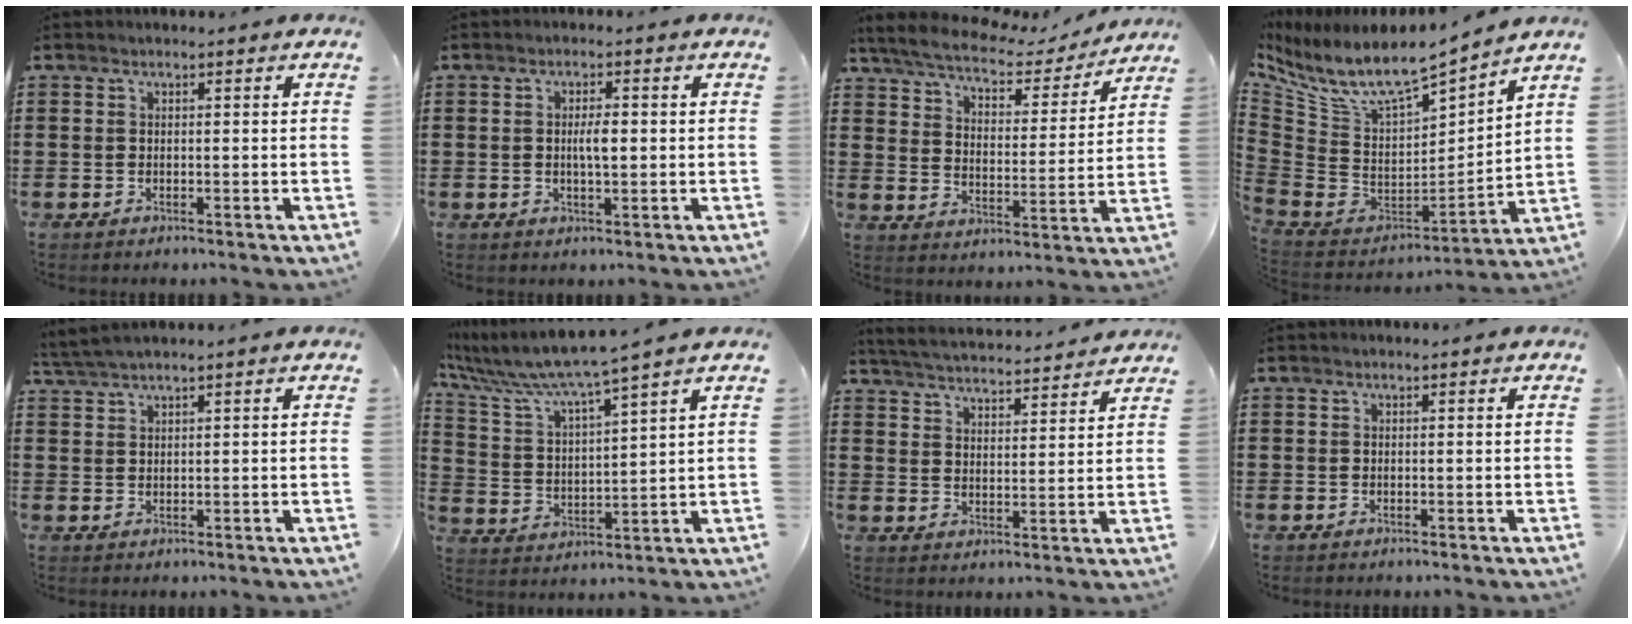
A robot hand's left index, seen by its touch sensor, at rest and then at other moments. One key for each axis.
{"total": 3.1, "fx": 0.2, "fy": 0.9, "fz": 3.0, "tx": -0.057, "ty": 0.000, "tz": 0.001}
{"total": 5.8, "fx": 5.3, "fy": 1.2, "fz": 2.1, "tx": -0.066, "ty": -0.028, "tz": 0.087}
{"total": 8.2, "fx": 6.5, "fy": 2.1, "fz": 4.6, "tx": -0.119, "ty": -0.060, "tz": 0.110}
{"total": 2.2, "fx": 1.8, "fy": -0.3, "fz": 1.1, "tx": -0.024, "ty": 0.002, "tz": 0.036}
{"total": 6.4, "fx": 5.5, "fy": -0.4, "fz": 3.1, "tx": -0.089, "ty": -0.039, "tz": 0.087}
{"total": 4.3, "fx": 4.2, "fy": -0.2, "fz": 0.4, "tx": -0.028, "ty": -0.030, "tz": 0.070}
{"total": 0.0}